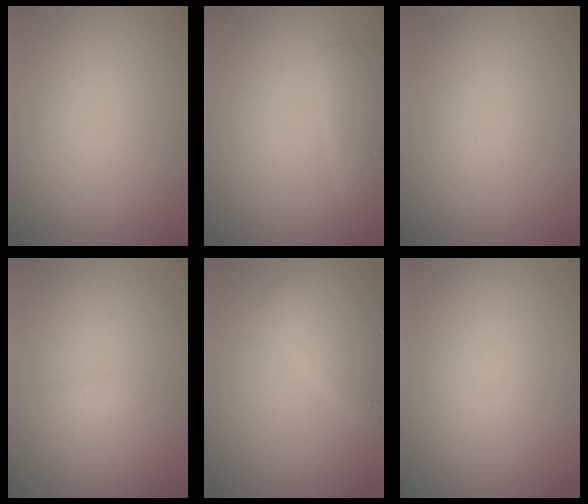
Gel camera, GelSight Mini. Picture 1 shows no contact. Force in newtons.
{"total": 2.1, "press": 2.1, "slide": 0.2}
{"total": 0.0}
{"total": 1.0, "press": 1.0, "slide": 0.1}
{"total": 3.8, "press": 3.8, "slide": 0.2}
{"total": 0.0}